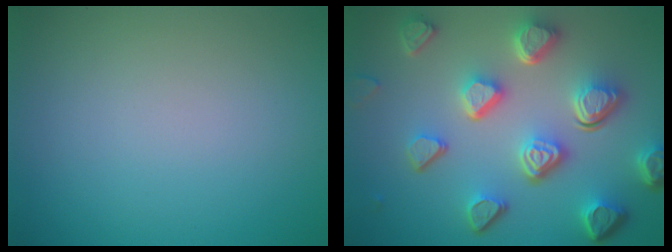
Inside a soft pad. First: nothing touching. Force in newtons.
{"total": 7.5, "press": 5.6, "slide": 5.1}